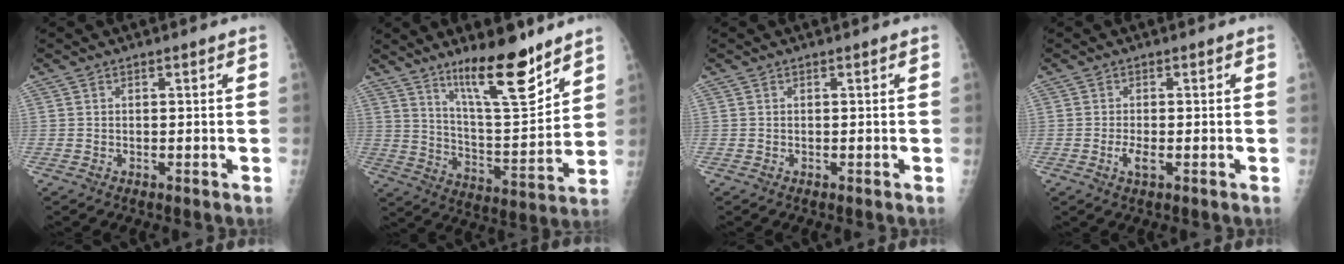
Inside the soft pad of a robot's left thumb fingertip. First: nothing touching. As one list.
[{"total": 15.8, "force": [11.1, 3.7, 10.5], "torque": [-0.143, -0.087, 0.193]}, {"total": 0.0}, {"total": 2.2, "force": [-0.7, 0.7, 2.0], "torque": [-0.046, -0.002, -0.016]}]